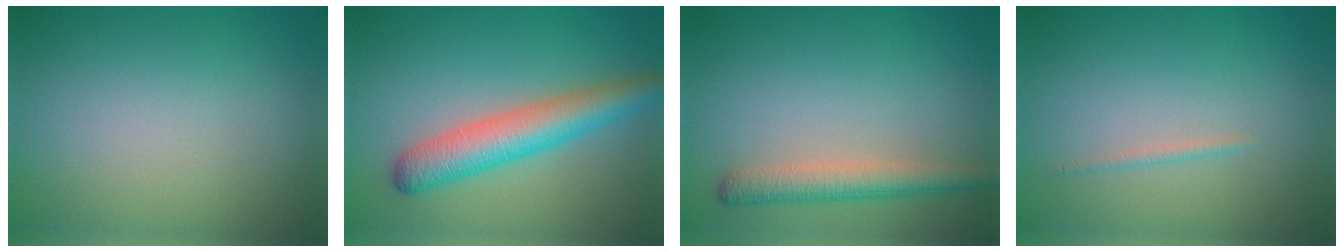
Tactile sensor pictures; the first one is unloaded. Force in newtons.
{"total": 5.5, "press": 5.5, "slide": 0.1}
{"total": 3.3, "press": 3.3, "slide": 0.1}
{"total": 0.6, "press": 0.6, "slide": 0.1}